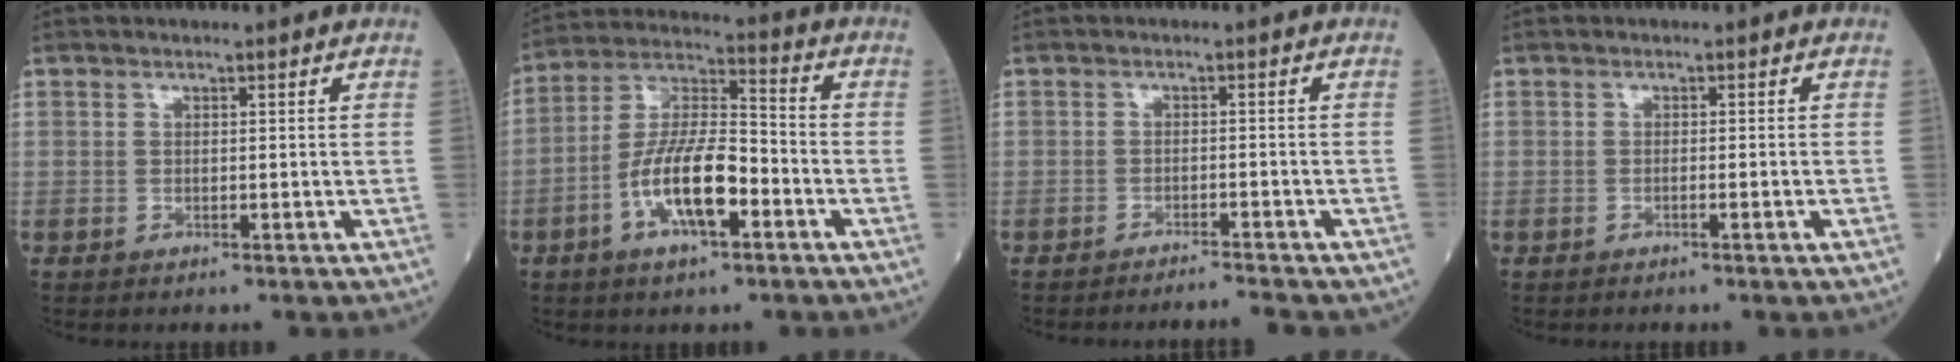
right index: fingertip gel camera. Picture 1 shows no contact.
{"total": 12.2, "force": [-4.5, 3.7, 10.8], "torque": [-0.214, 0.008, -0.085]}
{"total": 3.4, "force": [-3.3, -0.5, 0.5], "torque": [-0.007, -0.010, -0.046]}
{"total": 0.9, "force": [-0.5, -0.2, 0.7], "torque": [-0.015, 0.001, -0.006]}